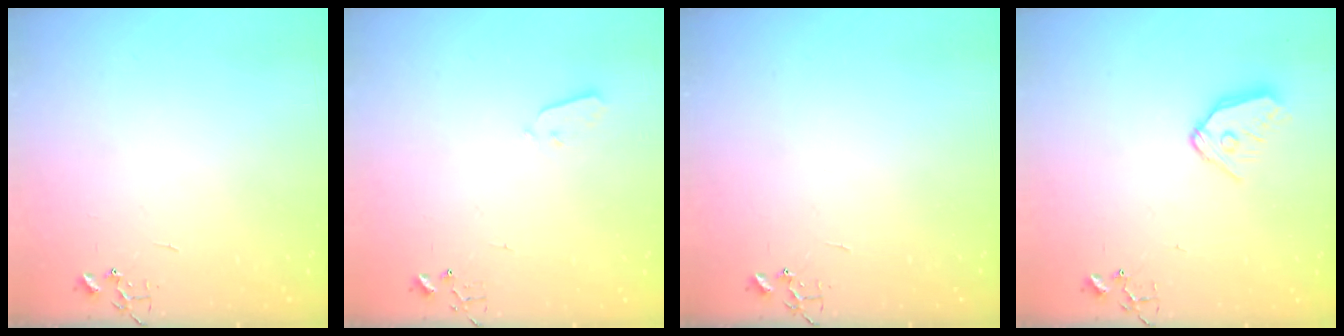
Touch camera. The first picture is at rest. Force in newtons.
{"total": 3.0, "press": 2.9, "slide": 0.3}
{"total": 0.0}
{"total": 10.7, "press": 10.6, "slide": 1.1}